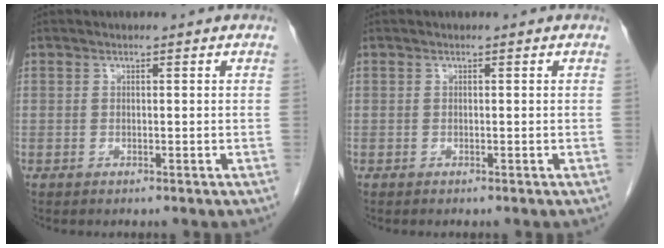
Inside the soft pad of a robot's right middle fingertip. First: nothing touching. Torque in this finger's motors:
{"motor_torque": [-0.57, 0.03, -0.06, -0.01]}